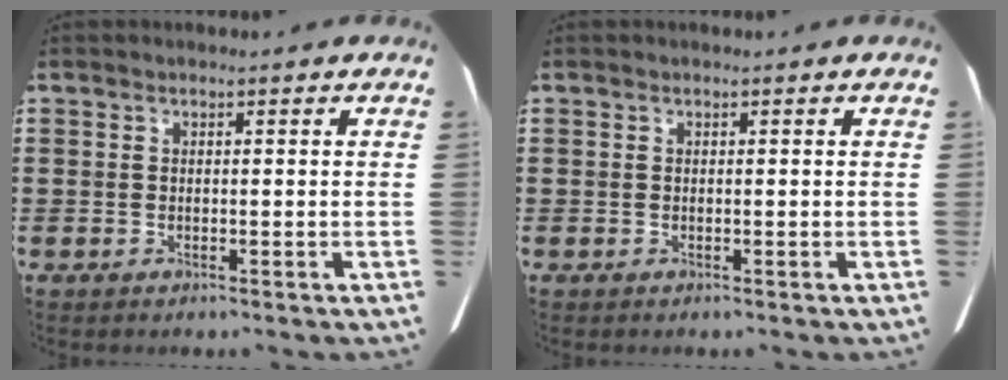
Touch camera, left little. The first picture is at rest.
{"total": 0.0}